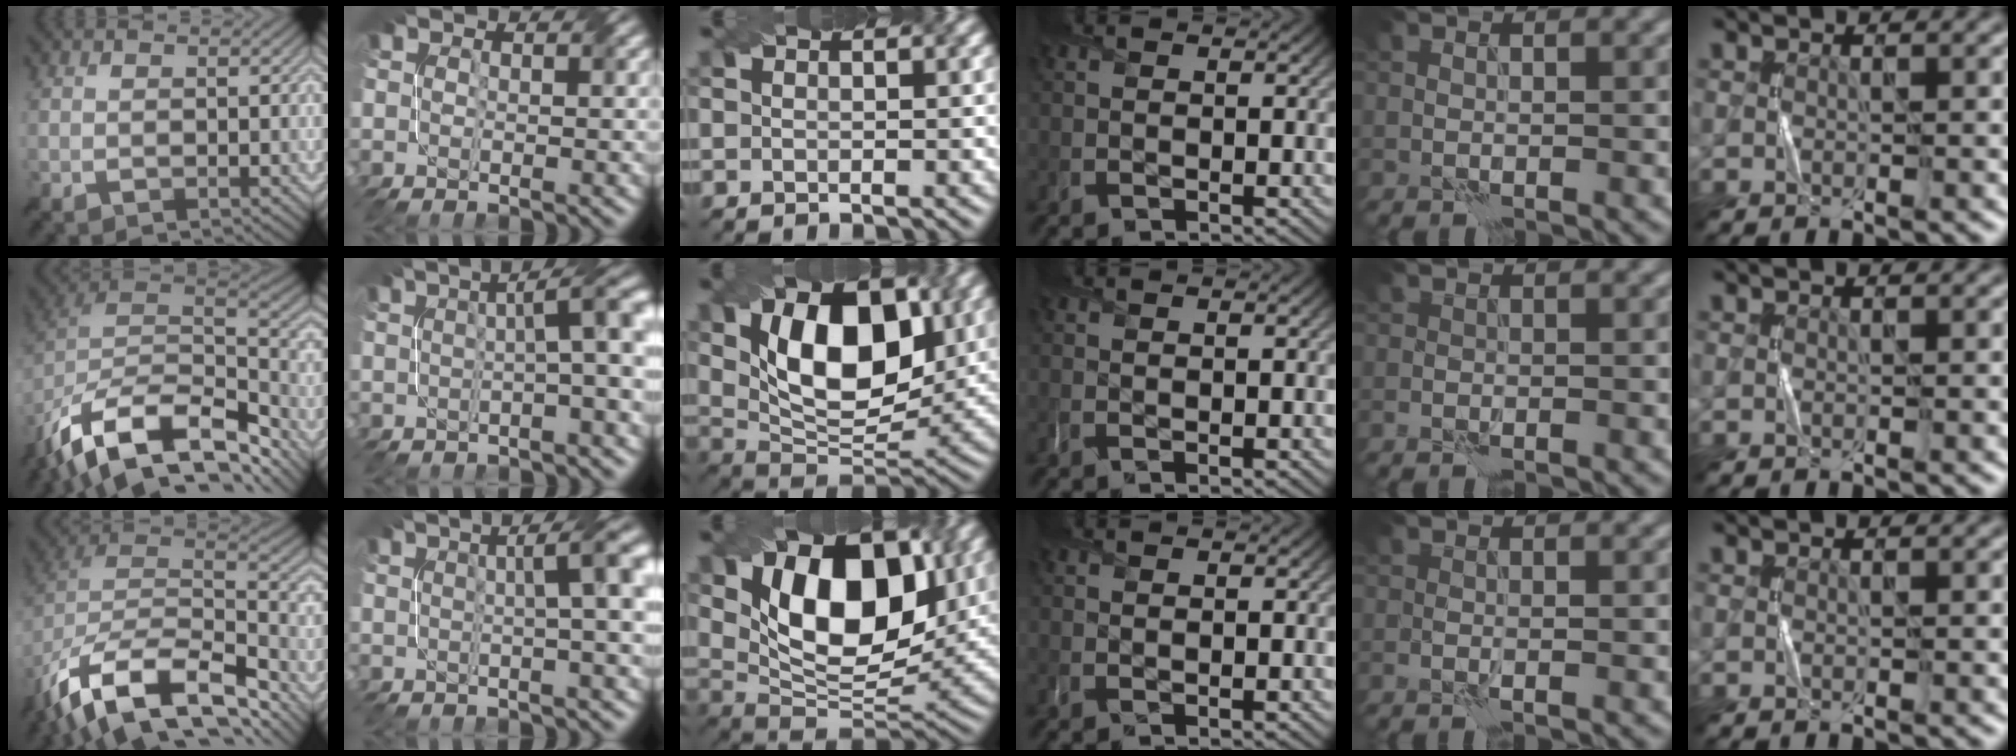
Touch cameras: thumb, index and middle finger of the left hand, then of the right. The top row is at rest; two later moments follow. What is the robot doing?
{"motion": "twist", "object": "screw"}